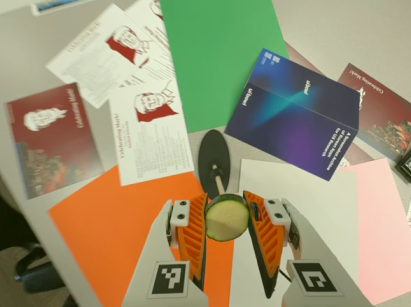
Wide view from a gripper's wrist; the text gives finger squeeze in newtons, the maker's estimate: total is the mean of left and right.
{"total": 15.2, "left": 16.5, "right": 13.9}